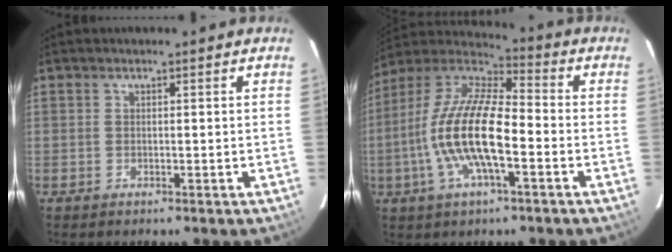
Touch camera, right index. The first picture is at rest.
{"total": 16.9, "force": [-4.1, 5.4, 15.5], "torque": [-0.306, -0.003, -0.088]}